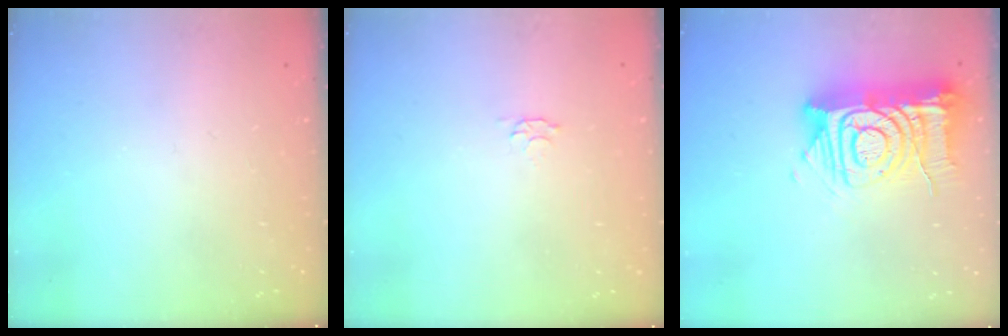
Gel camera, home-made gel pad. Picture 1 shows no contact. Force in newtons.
{"total": 2.8, "press": 2.7, "slide": 0.5}
{"total": 17.1, "press": 17.0, "slide": 1.9}